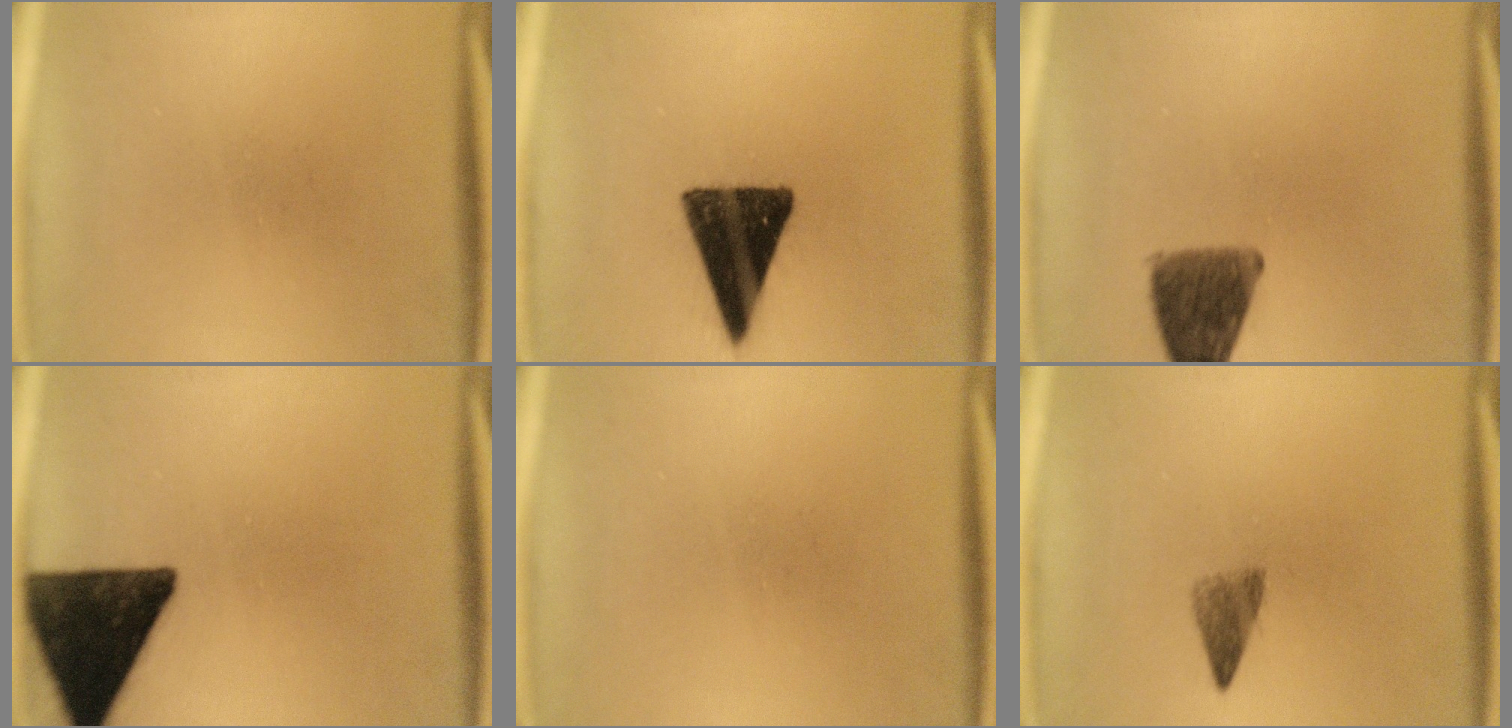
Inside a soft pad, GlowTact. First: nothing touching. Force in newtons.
{"total": 15.8}
{"total": 9.2}
{"total": 15.3}
{"total": 0.0}
{"total": 2.8}